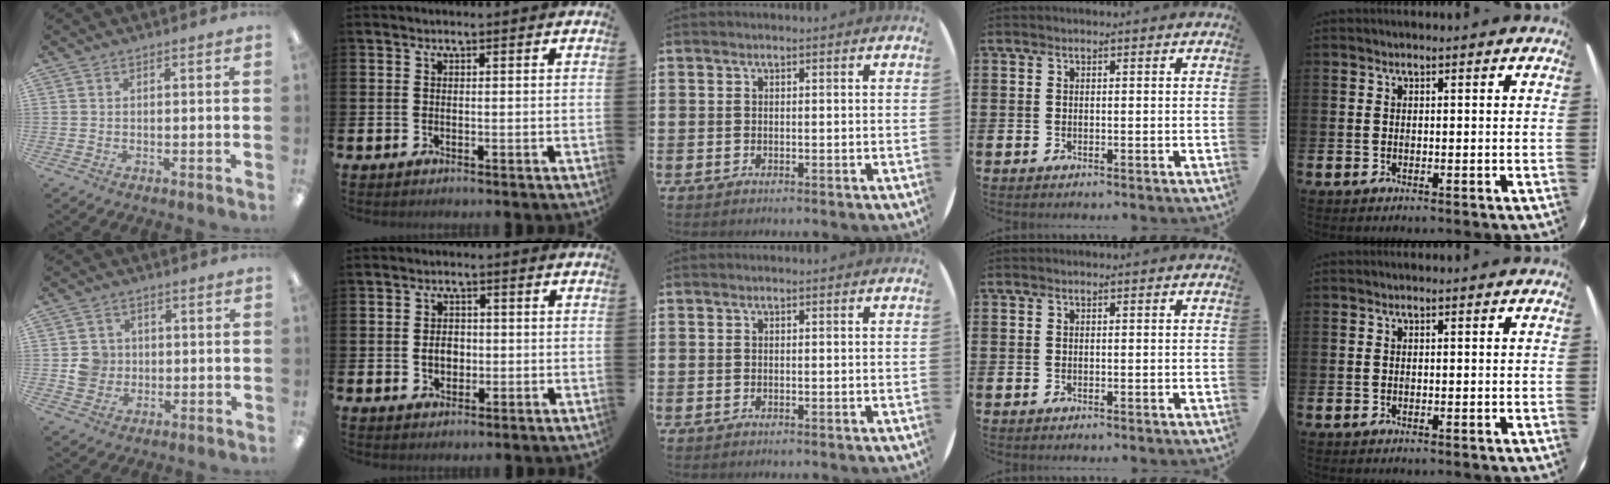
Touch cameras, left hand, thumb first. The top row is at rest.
{"thumb": {"total": 5.4, "force": [-0.1, 5.2, 1.3], "torque": [-0.018, 0.009, -0.001]}, "index": {"total": 2.8, "force": [-0.2, 2.2, 1.7], "torque": [-0.012, -0.003, -0.013]}}